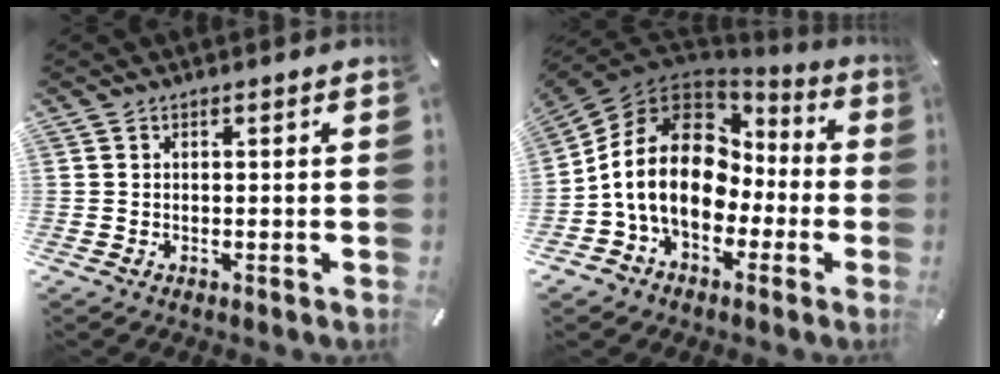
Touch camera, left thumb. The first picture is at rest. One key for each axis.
{"total": 18.6, "fx": -0.8, "fy": 14.3, "fz": 11.9, "tx": -0.247, "ty": 0.013, "tz": -0.012}